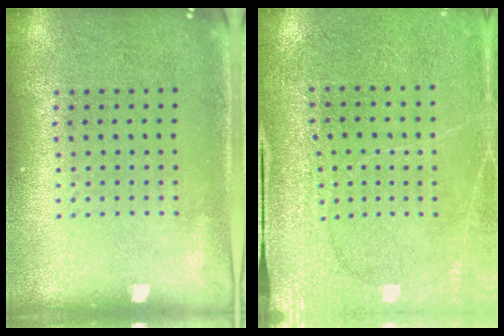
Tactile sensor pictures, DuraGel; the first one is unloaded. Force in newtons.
{"total": 3.0, "press": 3.0, "slide": 0.1}